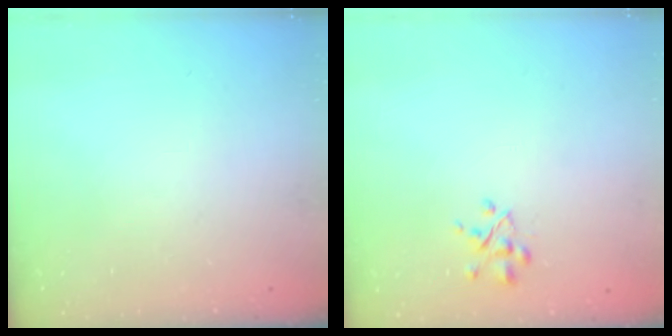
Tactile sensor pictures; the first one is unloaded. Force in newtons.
{"total": 2.7, "press": 2.6, "slide": 0.7}